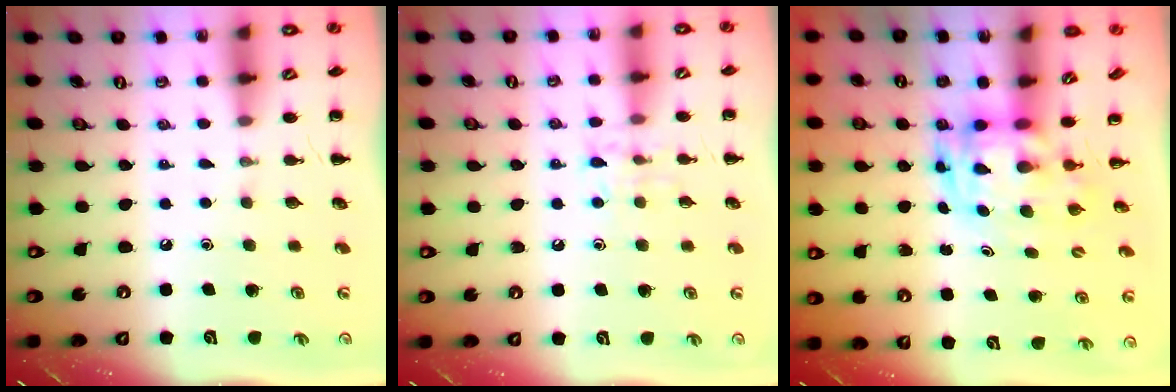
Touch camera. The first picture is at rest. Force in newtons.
{"total": 7.0, "press": 6.9, "slide": 1.1}
{"total": 3.1, "press": 3.0, "slide": 0.6}